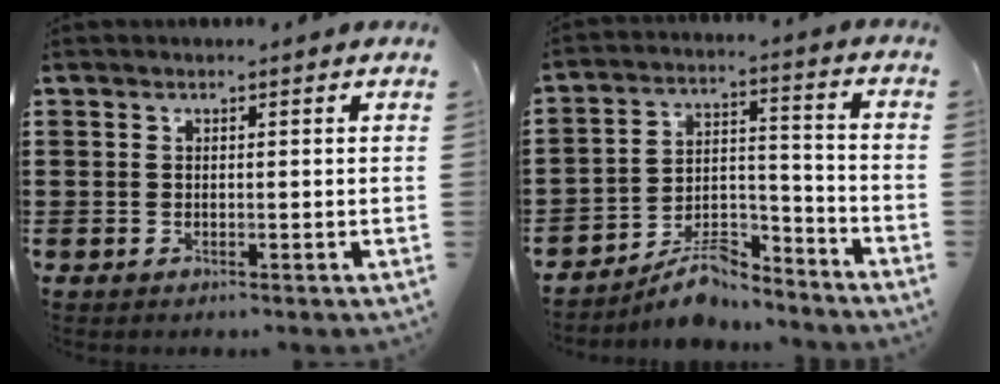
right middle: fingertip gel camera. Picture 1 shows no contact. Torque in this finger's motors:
{"motor_torque": [1.37, -0.76, 0.37, 0.10]}